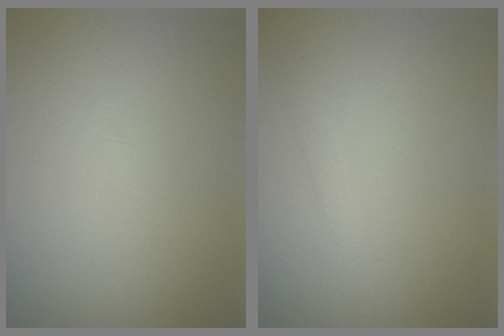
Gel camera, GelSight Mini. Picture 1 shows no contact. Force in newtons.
{"total": 0.9, "press": 0.9, "slide": 0.0}